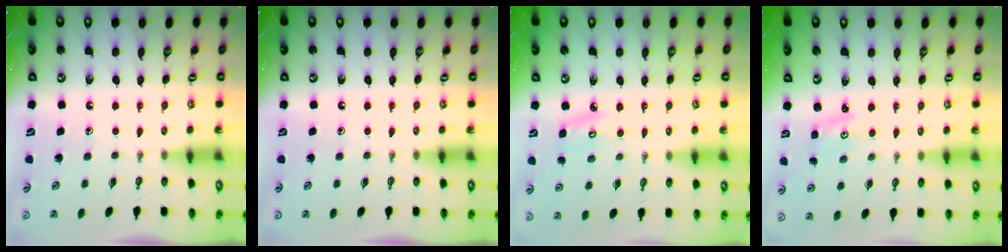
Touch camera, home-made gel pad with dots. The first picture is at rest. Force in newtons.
{"total": 0.0}
{"total": 5.0, "press": 4.9, "slide": 0.5}
{"total": 1.1, "press": 1.1, "slide": 0.3}